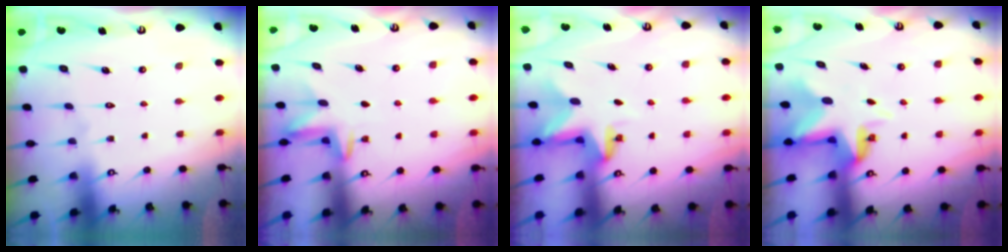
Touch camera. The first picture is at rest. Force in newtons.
{"total": 2.6, "press": 2.6, "slide": 0.4}
{"total": 3.0, "press": 3.0, "slide": 0.1}
{"total": 5.1, "press": 5.1, "slide": 0.3}